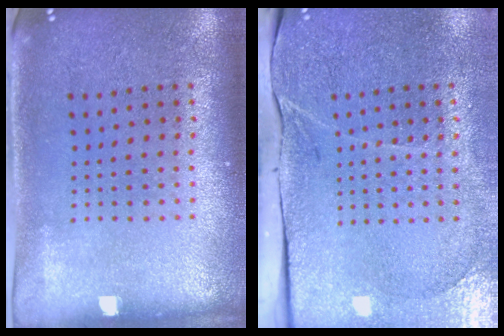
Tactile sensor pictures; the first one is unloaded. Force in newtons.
{"total": 3.4, "press": 3.3, "slide": 0.9}